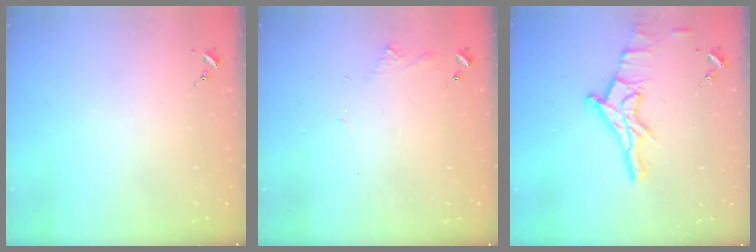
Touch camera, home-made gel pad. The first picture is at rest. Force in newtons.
{"total": 3.9, "press": 3.8, "slide": 0.5}
{"total": 12.6, "press": 12.5, "slide": 1.3}